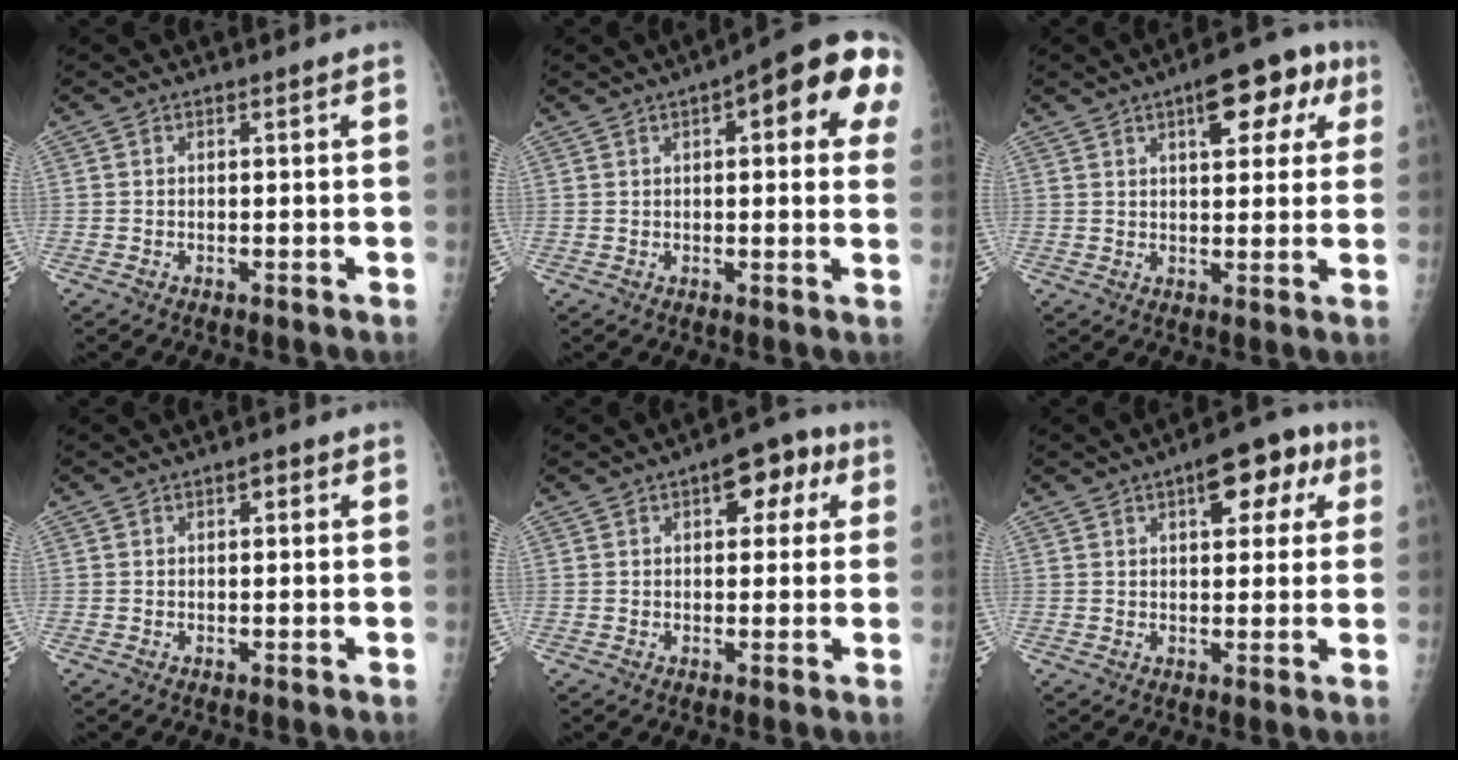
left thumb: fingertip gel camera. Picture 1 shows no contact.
{"total": 15.7, "force": [5.4, 5.2, 13.8], "torque": [-0.142, 0.010, 0.053]}
{"total": 11.4, "force": [5.2, 5.2, 8.8], "torque": [-0.077, 0.006, 0.061]}
{"total": 1.8, "force": [0.8, 1.1, 1.3], "torque": [-0.007, 0.001, 0.009]}
{"total": 7.8, "force": [3.1, 4.4, 5.6], "torque": [-0.034, 0.009, 0.030]}
{"total": 10.1, "force": [4.4, 5.0, 7.5], "torque": [-0.063, 0.009, 0.051]}